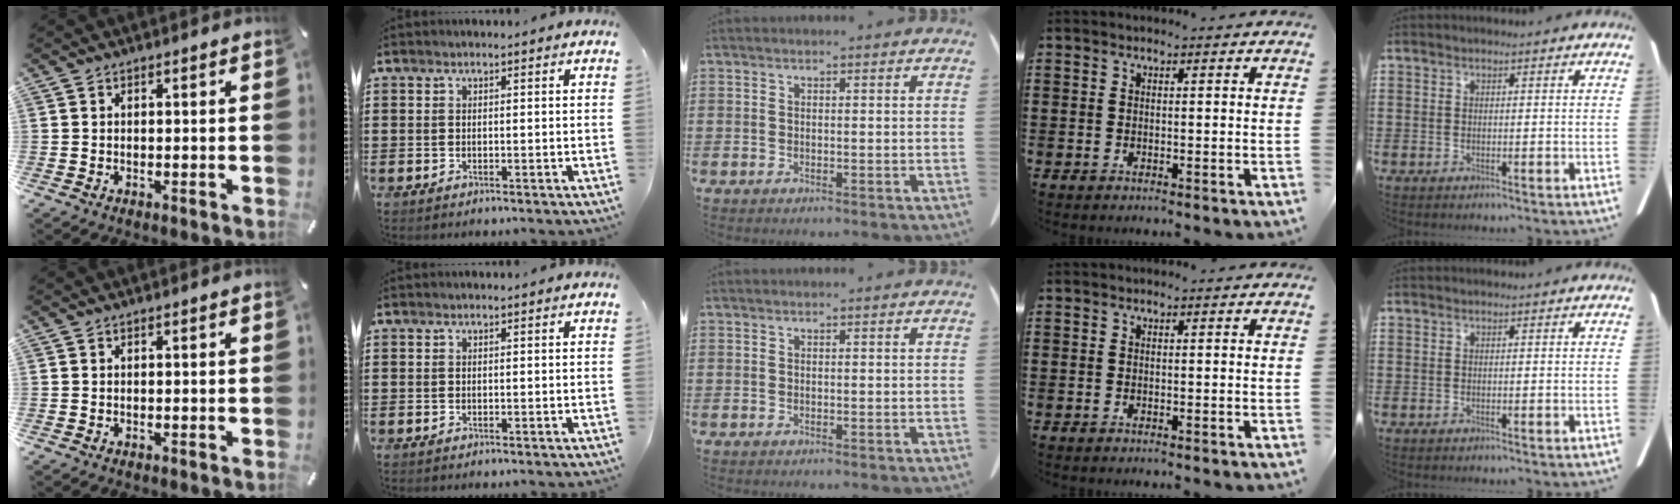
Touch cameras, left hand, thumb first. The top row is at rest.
{}